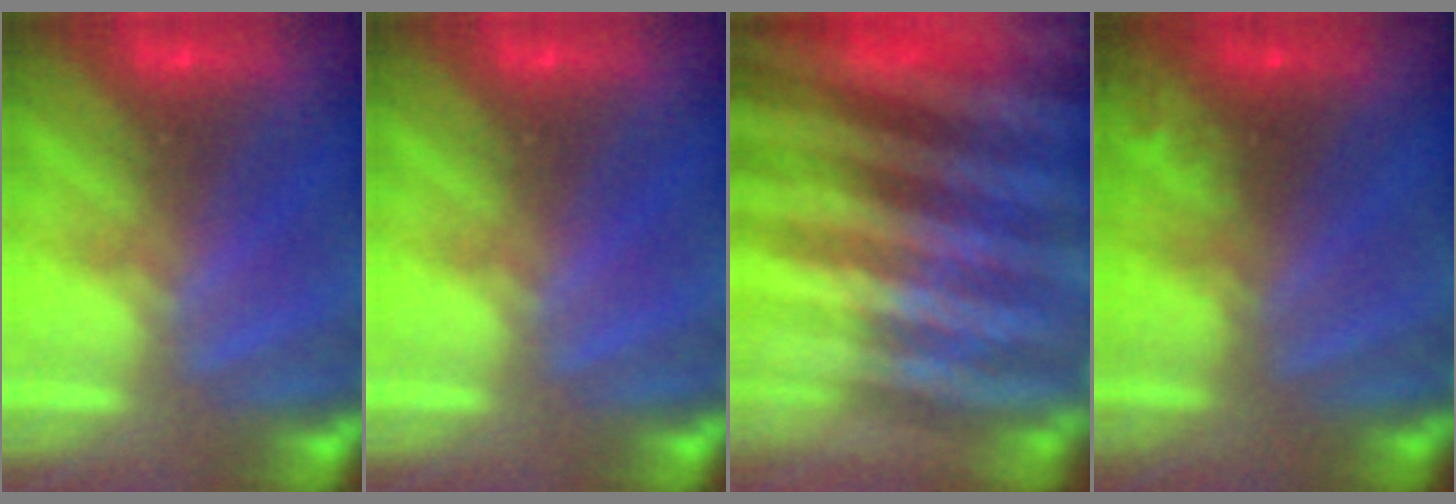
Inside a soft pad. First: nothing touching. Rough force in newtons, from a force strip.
{"total": 0.0}
{"total": 6.9}
{"total": 2.4}